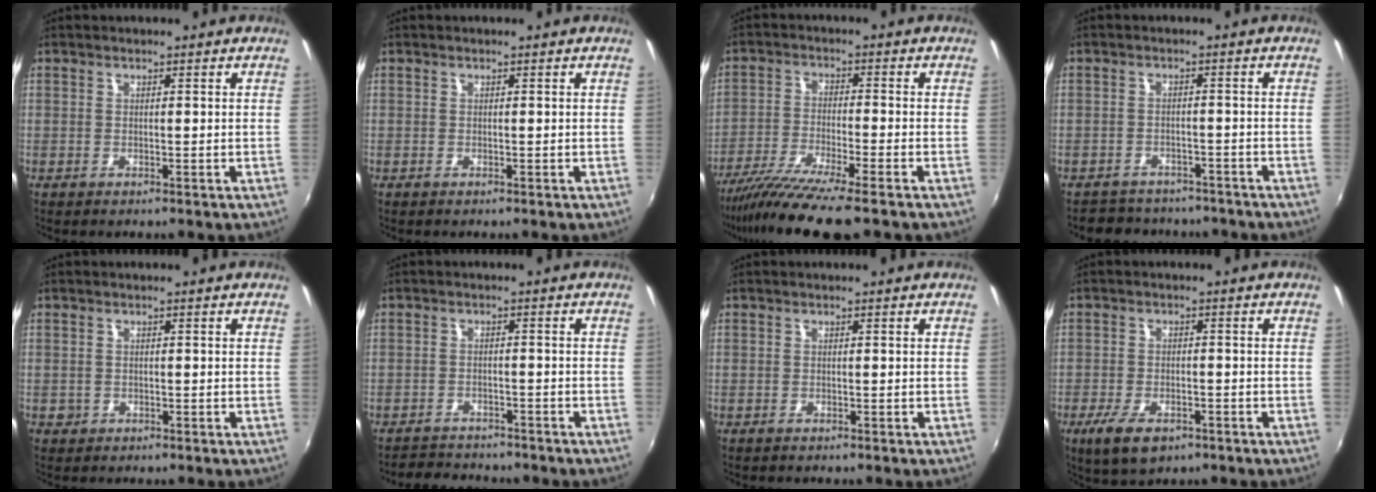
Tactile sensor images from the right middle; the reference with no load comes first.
{"total": 0.0}
{"total": 11.2, "force": [-9.0, -0.3, 6.7], "torque": [-0.143, -0.036, -0.160]}
{"total": 9.4, "force": [-8.2, 3.9, 2.5], "torque": [-0.060, 0.002, -0.112]}
{"total": 1.4, "force": [-0.5, 1.2, 0.3], "torque": [-0.007, -0.004, -0.007]}
{"total": 6.6, "force": [-6.1, 2.0, 1.5], "torque": [-0.049, -0.003, -0.091]}
{"total": 0.0}
{"total": 7.7, "force": [-4.6, 3.4, 5.1], "torque": [-0.119, -0.023, -0.079]}